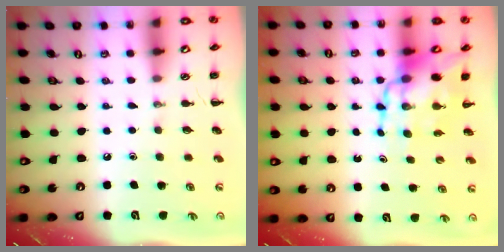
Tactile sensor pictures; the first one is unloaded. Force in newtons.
{"total": 12.5, "press": 12.0, "slide": 3.5}